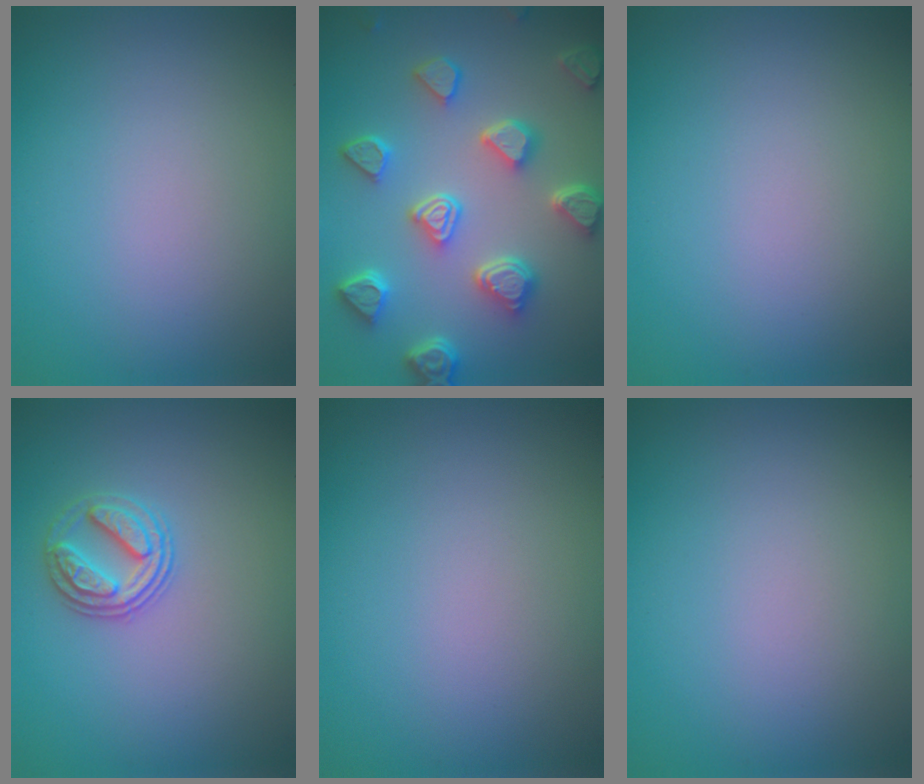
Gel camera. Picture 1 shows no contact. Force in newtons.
{"total": 6.7, "press": 5.4, "slide": 3.9}
{"total": 0.0}
{"total": 2.7, "press": 2.6, "slide": 0.9}
{"total": 0.0}
{"total": 0.0}